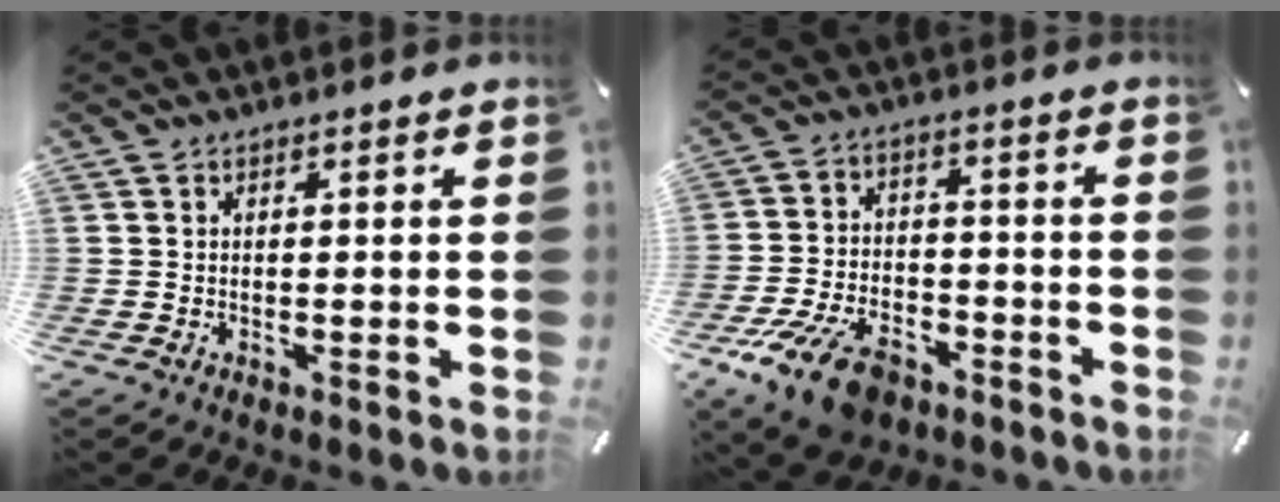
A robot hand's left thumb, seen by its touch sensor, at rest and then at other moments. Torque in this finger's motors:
{"motor_torque": [-0.82, 1.72, 0.39, 0.35, 0.13]}